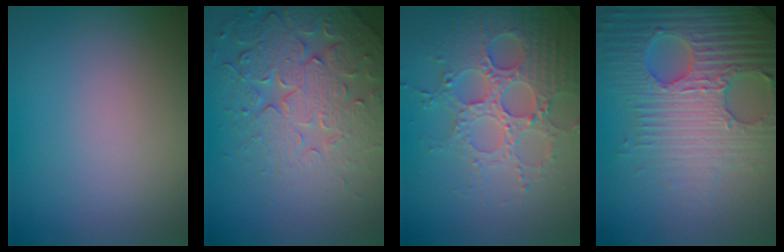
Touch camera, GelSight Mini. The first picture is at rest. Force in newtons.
{"total": 7.2, "press": 5.8, "slide": 4.2}
{"total": 5.3, "press": 5.1, "slide": 1.2}
{"total": 7.3, "press": 7.1, "slide": 1.8}